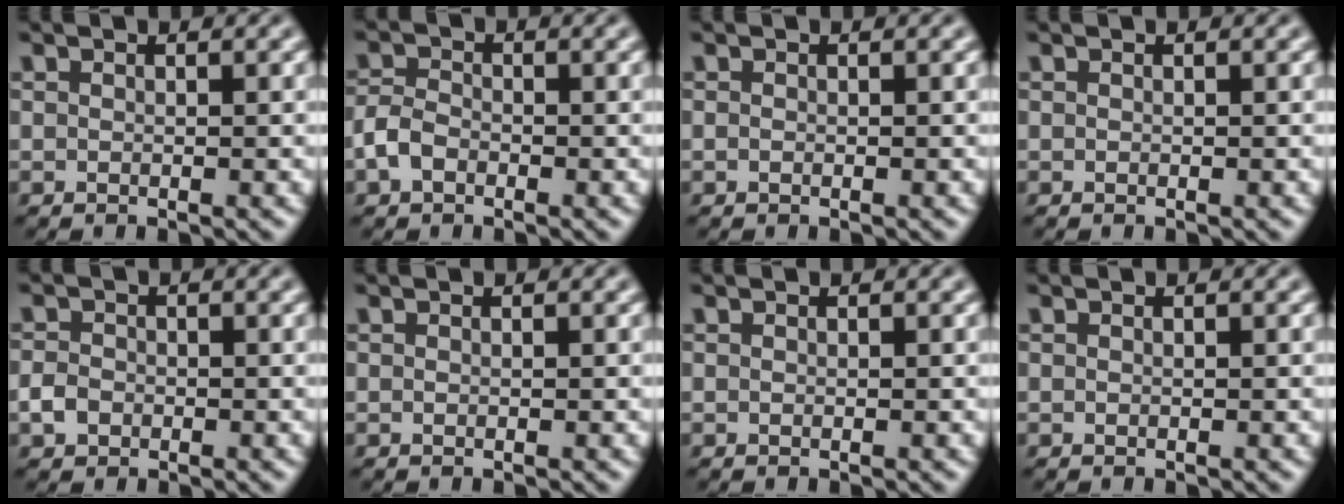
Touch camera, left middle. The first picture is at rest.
{"total": 2.2, "force": [-1.1, 1.5, 1.2], "torque": [-0.025, 0.004, -0.029]}
{"total": 0.0}
{"total": 0.0}
{"total": 1.8, "force": [-0.7, 1.4, 0.8], "torque": [-0.013, -0.001, -0.019]}
{"total": 0.0}
{"total": 0.0}
{"total": 0.0}